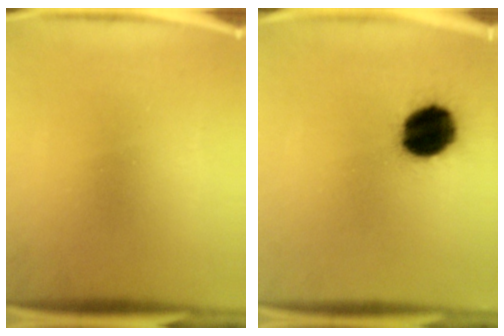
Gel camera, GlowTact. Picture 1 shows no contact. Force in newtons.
{"total": 16.6}